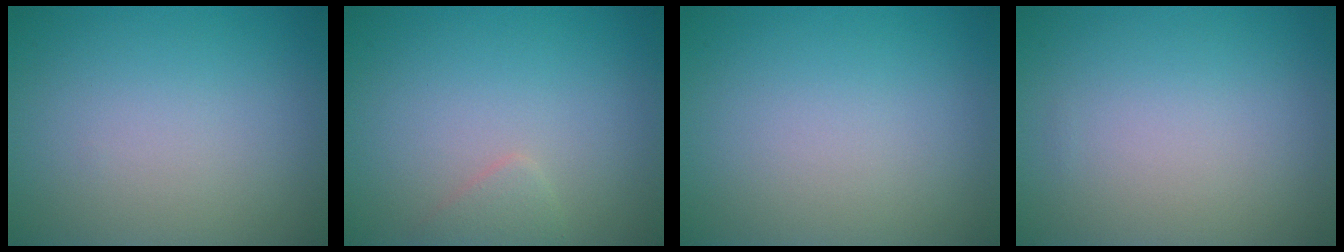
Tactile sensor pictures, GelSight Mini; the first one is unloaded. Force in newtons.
{"total": 1.2, "press": 1.1, "slide": 0.1}
{"total": 0.0}
{"total": 0.0}